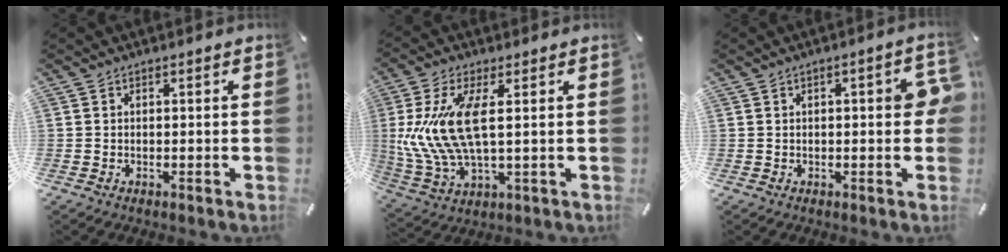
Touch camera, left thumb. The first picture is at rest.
{"total": 14.2, "force": [2.4, 5.7, 12.8], "torque": [-0.292, -0.021, 0.039]}
{"total": 6.1, "force": [0.4, 2.3, 5.6], "torque": [-0.075, 0.001, 0.003]}